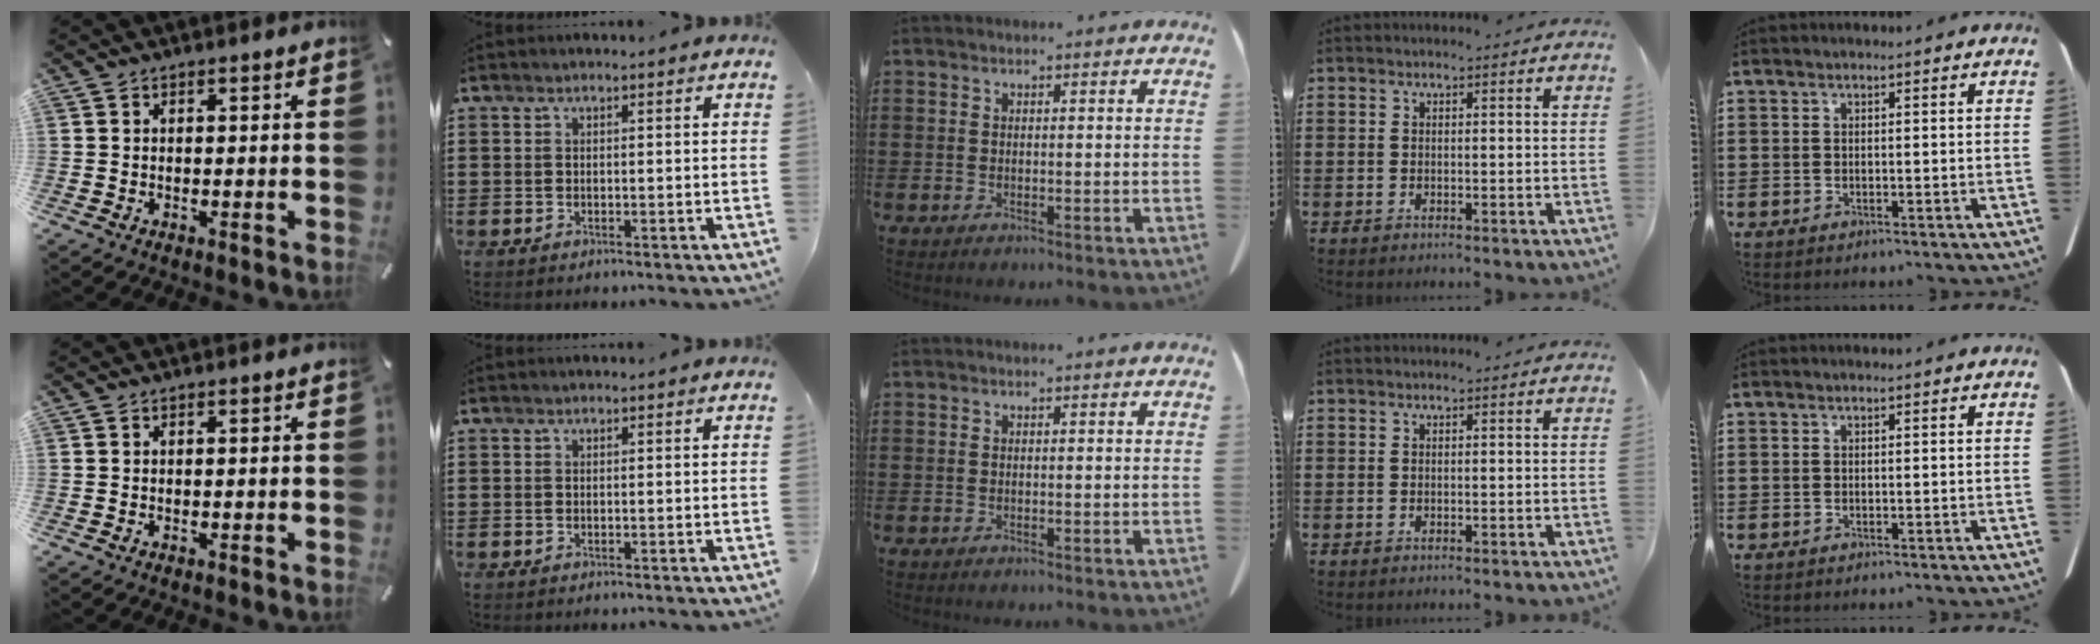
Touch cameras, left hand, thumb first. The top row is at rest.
{}